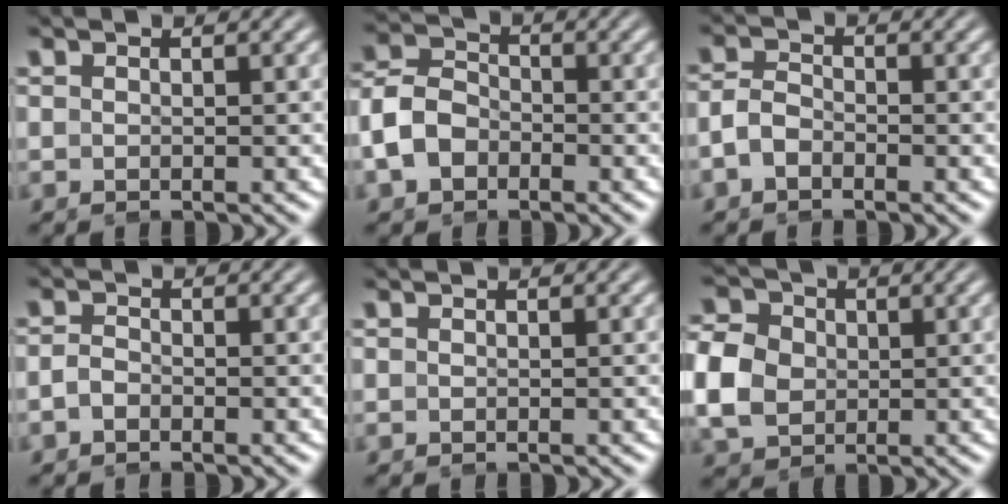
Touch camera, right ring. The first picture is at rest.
{"total": 5.5, "force": [-1.5, 4.8, 2.3], "torque": [-0.058, -0.012, -0.025]}
{"total": 2.4, "force": [-1.4, 1.7, 1.0], "torque": [-0.032, -0.008, -0.024]}
{"total": 1.3, "force": [-1.2, 0.5, 0.3], "torque": [-0.017, -0.011, -0.017]}
{"total": 0.0}
{"total": 6.5, "force": [0.5, 5.6, 3.2], "torque": [-0.073, -0.013, 0.013]}